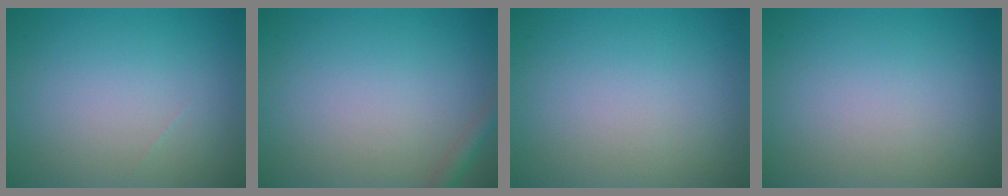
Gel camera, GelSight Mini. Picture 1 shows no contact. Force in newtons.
{"total": 1.4, "press": 1.3, "slide": 0.1}
{"total": 0.0}
{"total": 0.0}